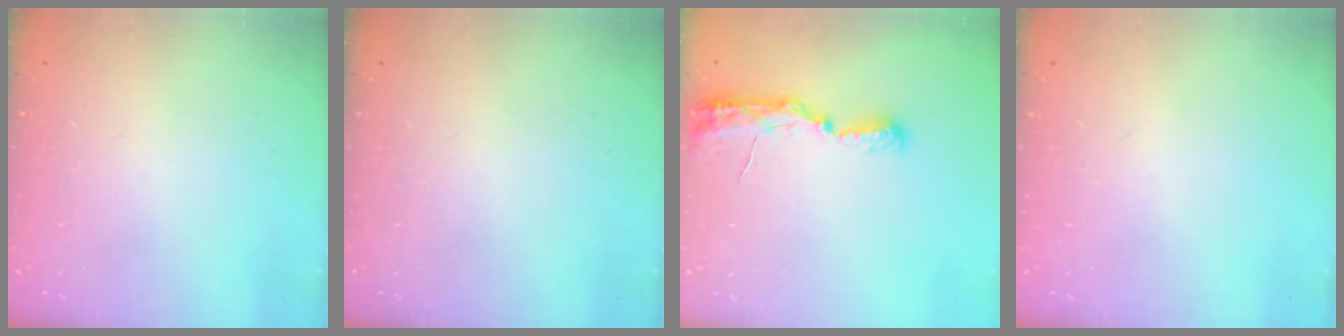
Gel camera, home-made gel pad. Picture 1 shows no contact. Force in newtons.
{"total": 0.0}
{"total": 8.1, "press": 8.1, "slide": 0.8}
{"total": 0.0}